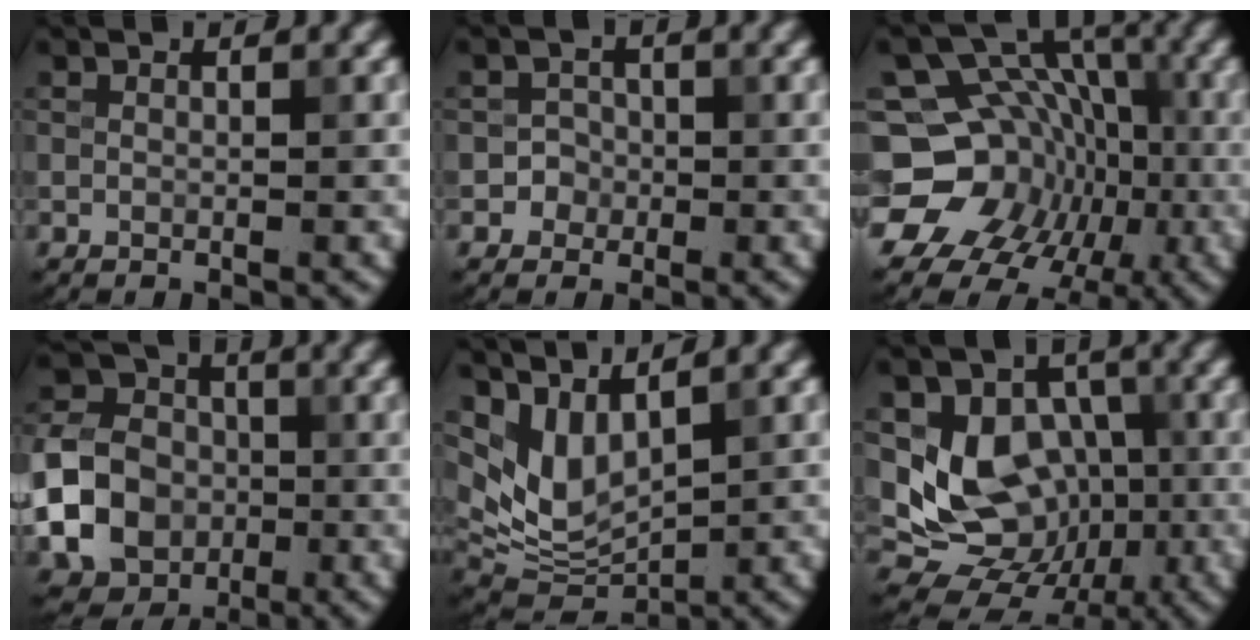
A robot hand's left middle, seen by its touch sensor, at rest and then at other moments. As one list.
[{"total": 1.6, "force": [-0.5, 1.6, 0.1], "torque": [0.019, 0.003, -0.011]}, {"total": 16.9, "force": [-4.7, 14.9, 6.6], "torque": [-0.146, -0.005, -0.079]}, {"total": 9.6, "force": [-2.1, 7.9, 5.0], "torque": [-0.120, -0.004, -0.050]}, {"total": 5.3, "force": [3.0, 2.6, 3.4], "torque": [-0.078, -0.014, 0.069]}, {"total": 9.8, "force": [-0.3, 8.0, 5.6], "torque": [-0.078, -0.018, -0.004]}]